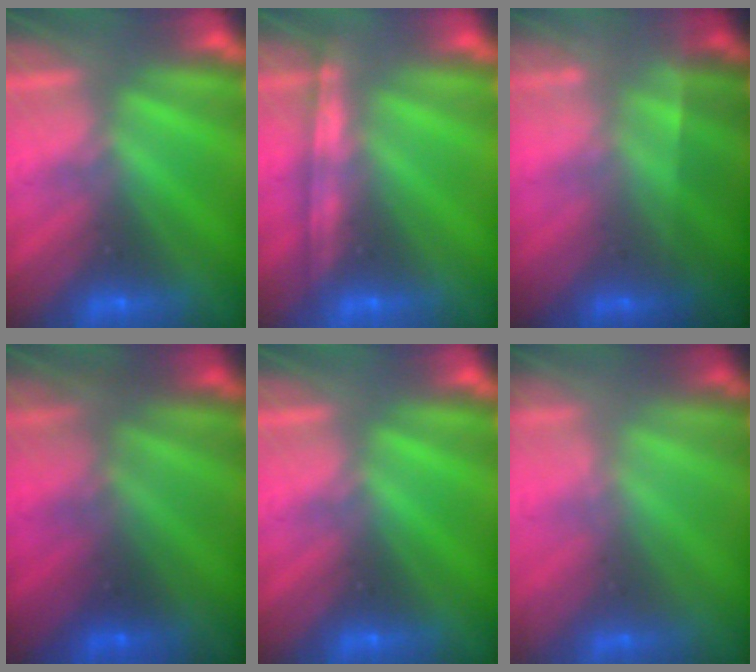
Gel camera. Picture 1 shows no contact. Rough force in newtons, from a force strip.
{"total": 1.2}
{"total": 1.8}
{"total": 1.7}
{"total": 0.0}
{"total": 1.5}